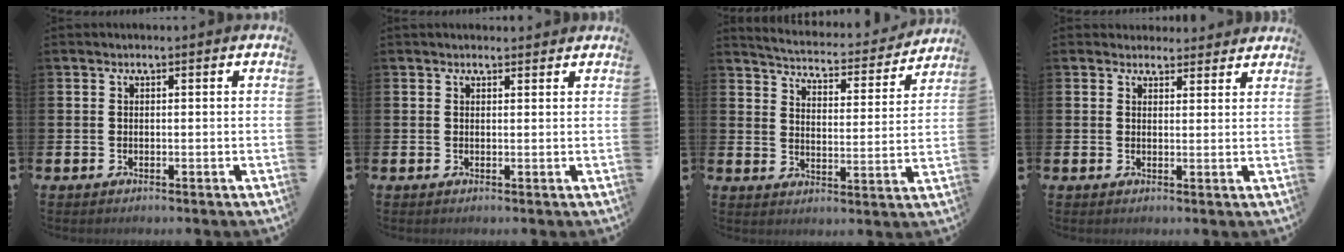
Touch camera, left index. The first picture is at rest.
{"total": 0.9, "force": [0.9, 0.3, 0.2], "torque": [0.007, 0.001, 0.013]}
{"total": 4.6, "force": [4.5, 0.5, 0.7], "torque": [-0.039, -0.040, 0.072]}
{"total": 2.9, "force": [2.8, 1.0, -0.2], "torque": [0.007, -0.011, 0.050]}